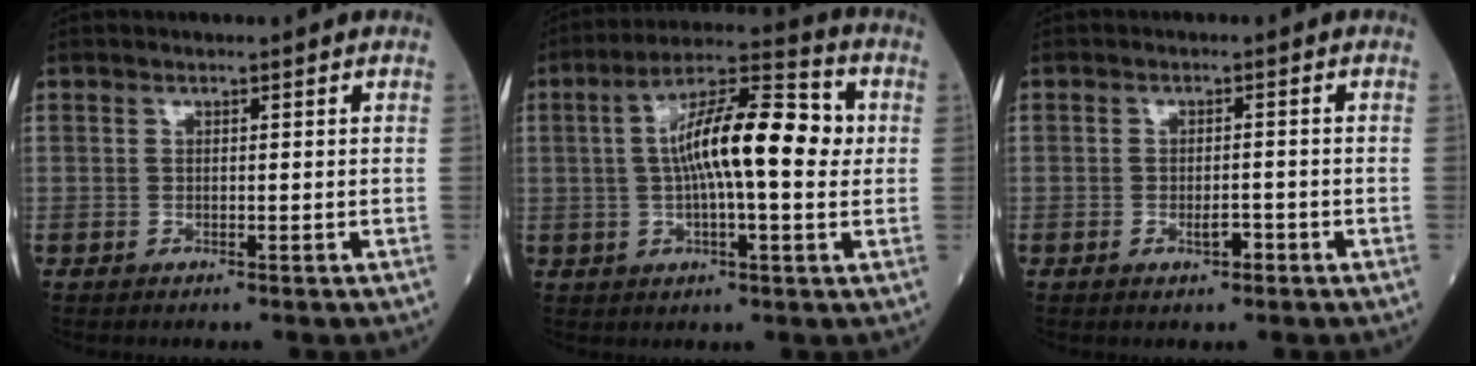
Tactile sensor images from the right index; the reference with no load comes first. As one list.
[{"total": 14.1, "force": [1.3, 3.0, 13.7], "torque": [-0.236, 0.032, 0.014]}, {"total": 2.0, "force": [-1.0, 0.8, 1.5], "torque": [-0.025, 0.001, -0.015]}]